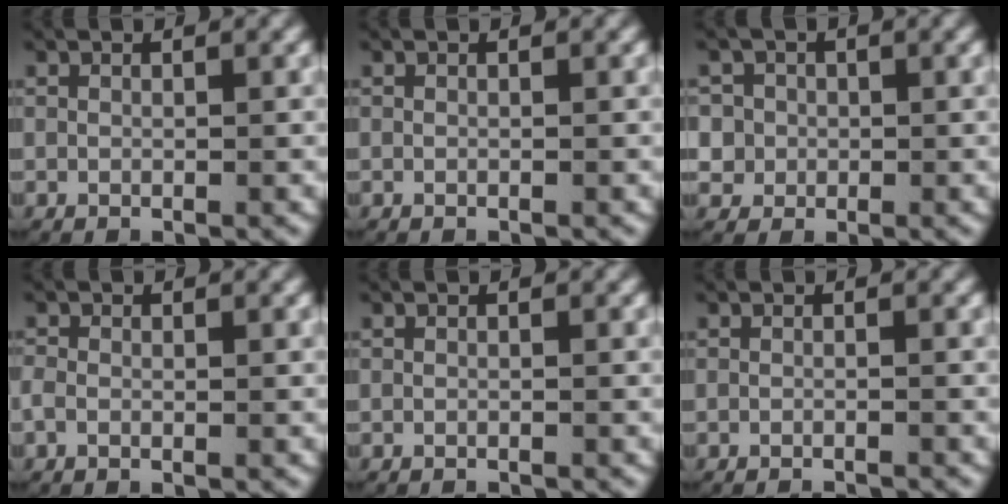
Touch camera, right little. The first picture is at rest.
{"total": 0.0}
{"total": 7.4, "force": [-1.3, 7.0, 2.0], "torque": [-0.069, -0.025, -0.025]}
{"total": 1.1, "force": [-0.3, 0.8, 0.7], "torque": [-0.019, 0.003, -0.009]}
{"total": 0.6, "force": [-0.5, -0.1, -0.1], "torque": [-0.002, -0.003, -0.008]}
{"total": 1.8, "force": [-1.8, 0.2, 0.2], "torque": [-0.004, -0.006, -0.026]}